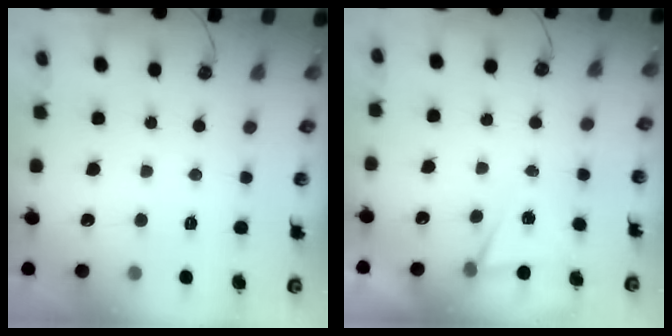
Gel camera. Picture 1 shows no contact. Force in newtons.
{"total": 4.9, "press": 2.0, "slide": 4.5}